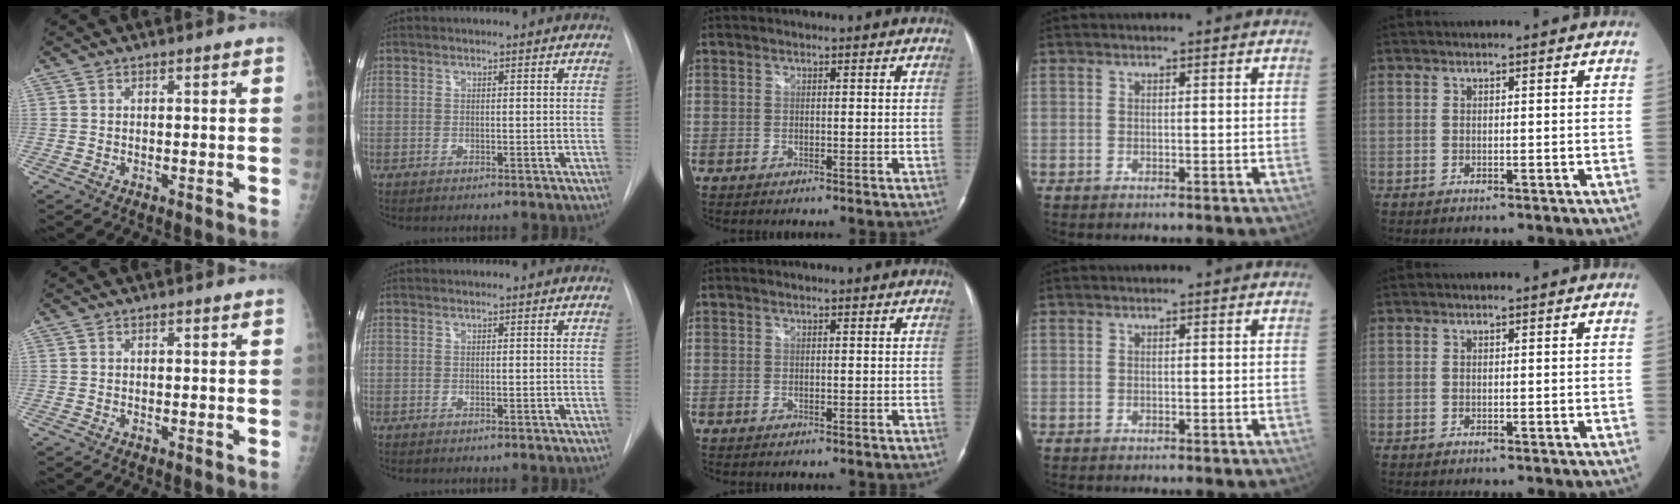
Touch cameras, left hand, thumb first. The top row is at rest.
{}